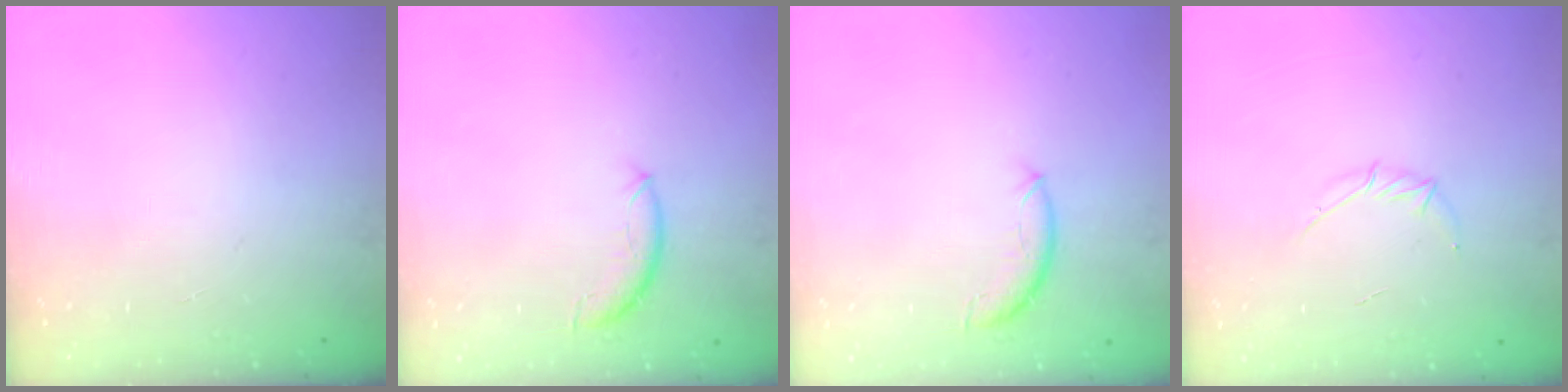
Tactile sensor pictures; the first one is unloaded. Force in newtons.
{"total": 7.8, "press": 7.8, "slide": 0.5}
{"total": 7.8, "press": 7.8, "slide": 0.5}
{"total": 4.1, "press": 3.9, "slide": 1.0}